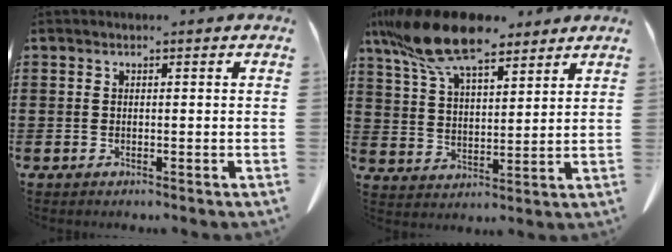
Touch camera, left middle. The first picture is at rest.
{"total": 13.1, "force": [9.9, 3.4, 7.8], "torque": [-0.179, -0.022, 0.184]}